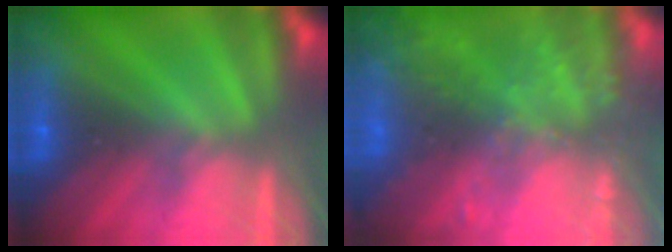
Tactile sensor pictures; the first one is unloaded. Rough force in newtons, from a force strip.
{"total": 9.7}